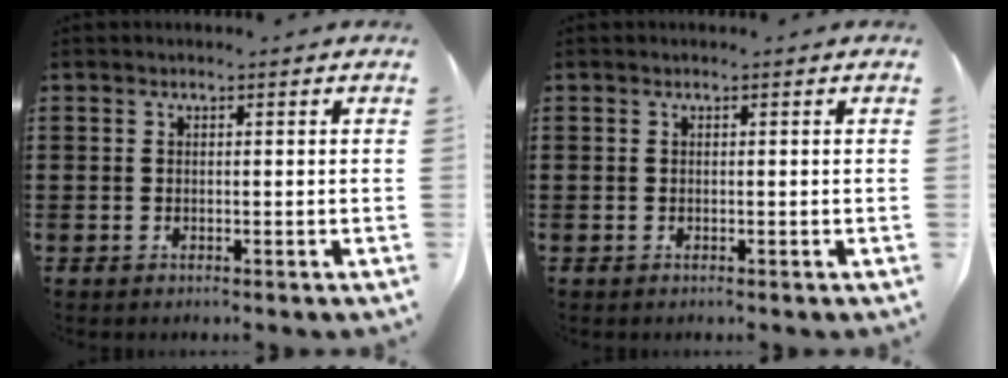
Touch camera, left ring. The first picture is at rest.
{"total": 0.0}